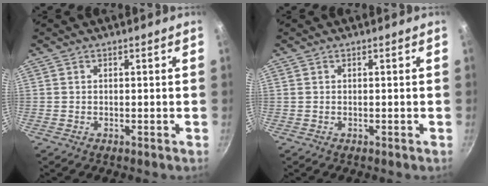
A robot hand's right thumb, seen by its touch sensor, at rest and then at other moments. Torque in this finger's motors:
{"motor_torque": [0.29, 0.03, -0.38, 0.35, 0.03]}